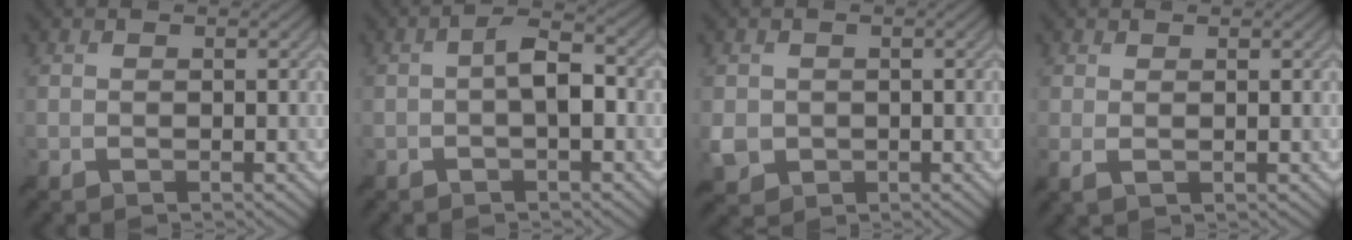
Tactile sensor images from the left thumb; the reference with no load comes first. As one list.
[{"total": 4.0, "force": [-0.8, 1.1, 3.8], "torque": [-0.072, 0.017, -0.025]}, {"total": 2.6, "force": [-0.4, 2.3, 1.1], "torque": [-0.031, -0.006, -0.005]}, {"total": 1.6, "force": [0.4, 0.2, 1.6], "torque": [-0.033, 0.006, 0.005]}]